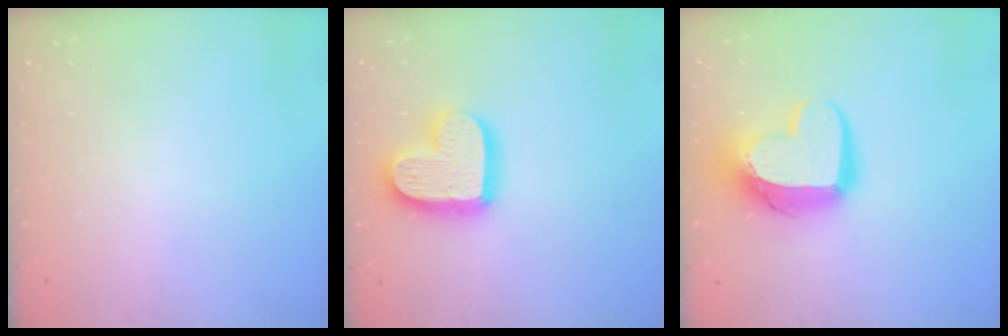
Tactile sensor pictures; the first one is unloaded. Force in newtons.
{"total": 17.1, "press": 17.1, "slide": 1.4}
{"total": 15.1, "press": 15.0, "slide": 1.4}